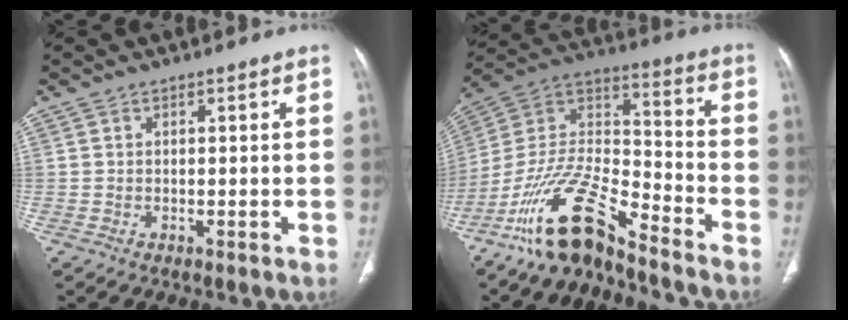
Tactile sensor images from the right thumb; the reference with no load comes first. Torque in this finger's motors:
{"motor_torque": [0.29, 0.26, 1.37, -1.40, 0.39]}